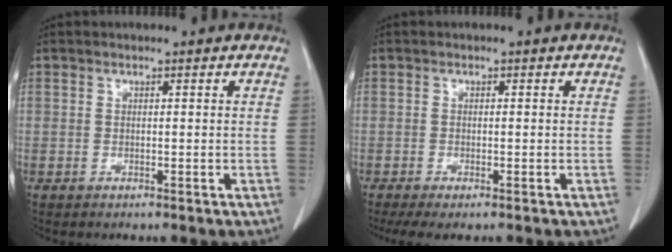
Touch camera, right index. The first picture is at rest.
{"total": 4.4, "force": [-3.3, 0.7, 2.8], "torque": [-0.046, -0.013, -0.053]}